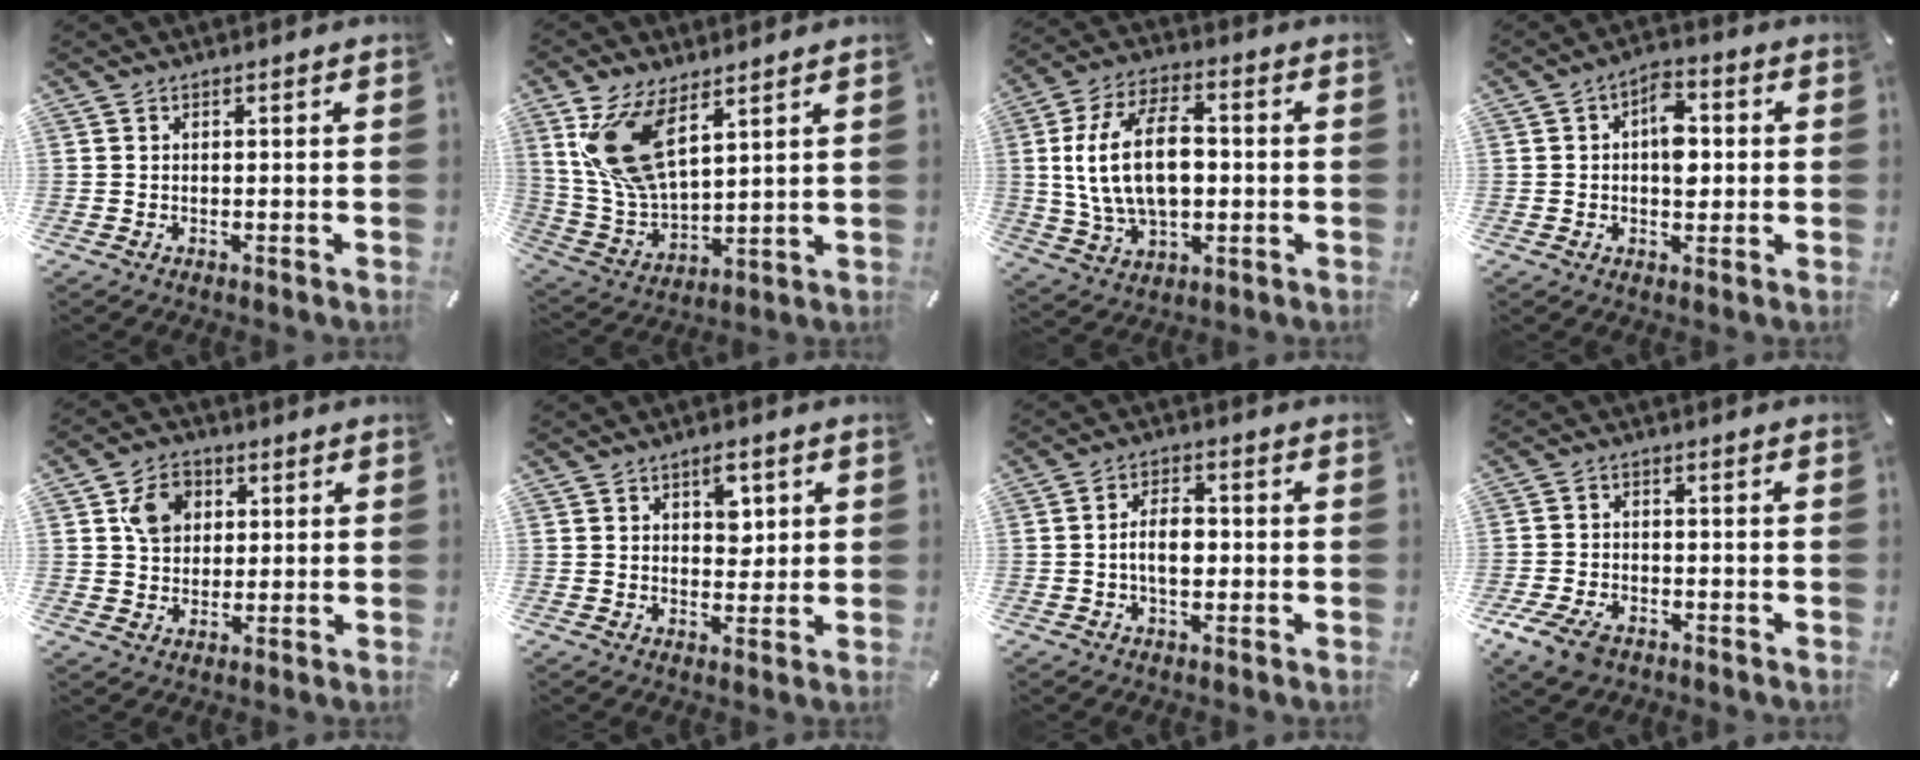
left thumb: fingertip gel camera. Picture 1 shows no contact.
{"total": 15.0, "force": [8.2, 7.4, 10.1], "torque": [-0.244, -0.023, 0.150]}
{"total": 17.5, "force": [0.8, 10.9, 13.7], "torque": [-0.278, 0.008, 0.012]}
{"total": 7.4, "force": [0.5, 4.7, 5.8], "torque": [-0.062, -0.003, 0.000]}
{"total": 7.8, "force": [2.5, 6.7, 3.2], "torque": [-0.047, 0.005, 0.045]}
{"total": 5.1, "force": [2.0, 3.3, 3.3], "torque": [-0.030, -0.009, 0.027]}
{"total": 6.5, "force": [-0.7, 3.8, 5.2], "torque": [-0.081, 0.005, -0.017]}
{"total": 6.2, "force": [-3.8, 3.8, 3.2], "torque": [-0.080, 0.014, -0.074]}